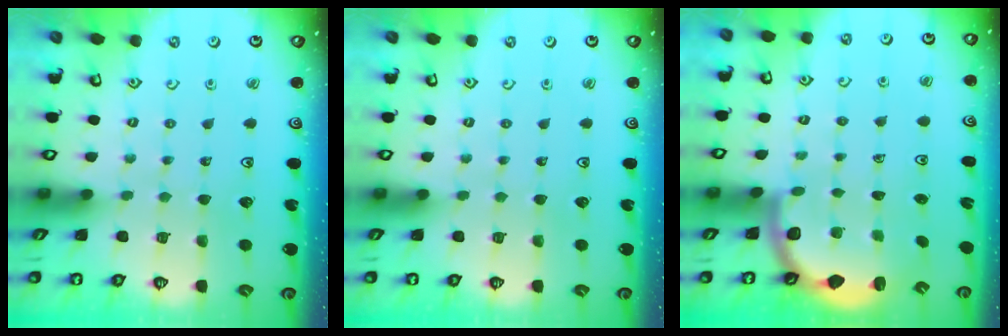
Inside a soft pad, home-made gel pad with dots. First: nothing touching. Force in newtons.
{"total": 0.0}
{"total": 2.6, "press": 2.5, "slide": 0.6}